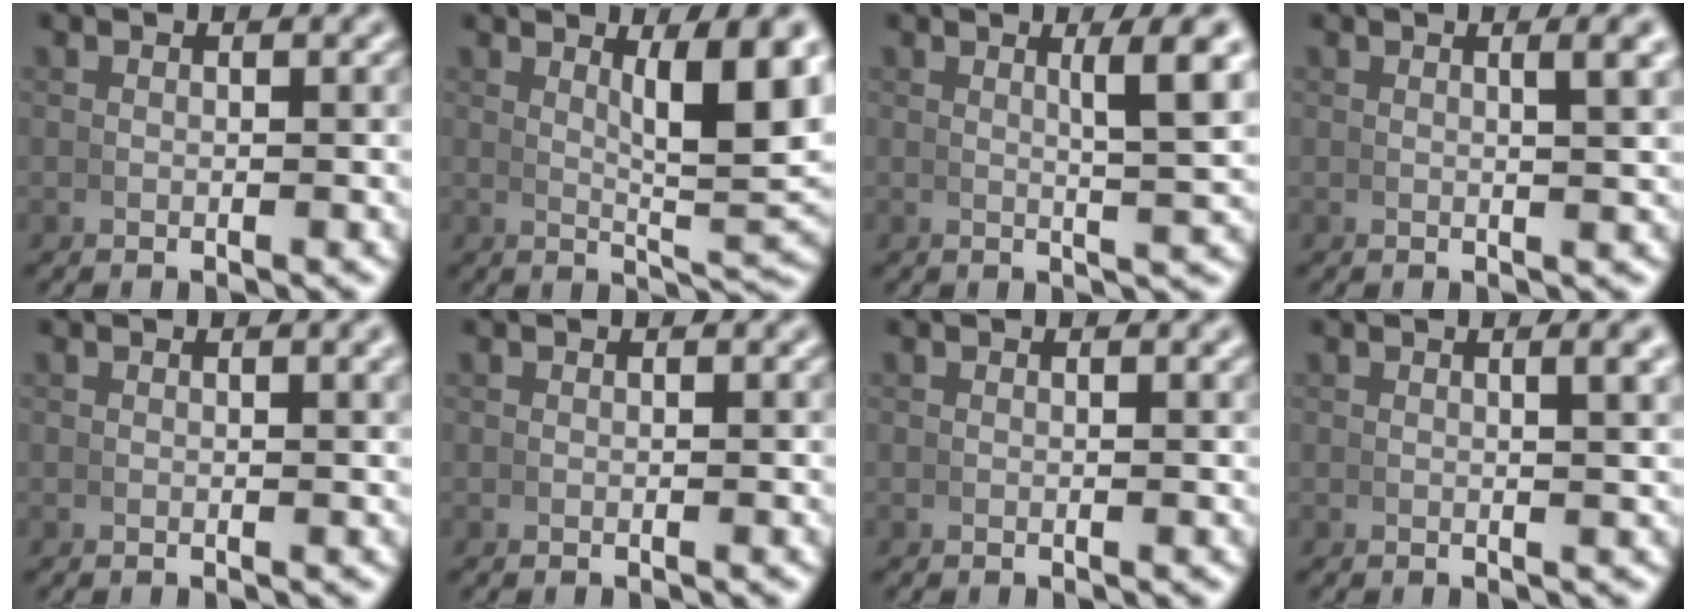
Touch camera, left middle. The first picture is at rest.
{"total": 7.1, "force": [2.5, 1.6, 6.4], "torque": [-0.082, -0.001, 0.040]}
{"total": 4.3, "force": [1.8, 0.4, 3.9], "torque": [-0.046, 0.003, 0.027]}
{"total": 2.0, "force": [1.0, 0.1, 1.7], "torque": [-0.023, 0.006, 0.016]}
{"total": 0.8, "force": [0.5, 0.1, 0.6], "torque": [-0.007, 0.004, 0.007]}
{"total": 0.0}
{"total": 0.0}
{"total": 1.7, "force": [0.9, 0.1, 1.4], "torque": [-0.017, 0.007, 0.013]}